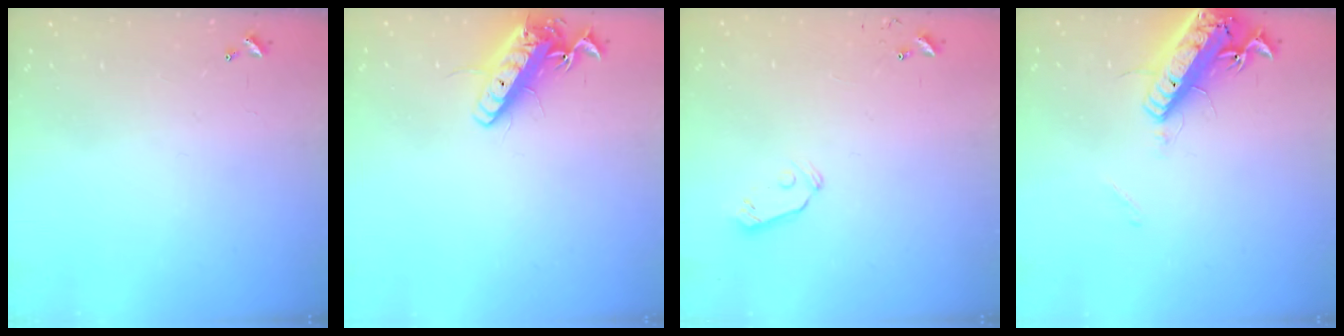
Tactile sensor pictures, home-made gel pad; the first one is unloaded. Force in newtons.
{"total": 14.5, "press": 14.2, "slide": 2.8}
{"total": 5.9, "press": 5.8, "slide": 1.0}
{"total": 18.1, "press": 17.7, "slide": 3.9}